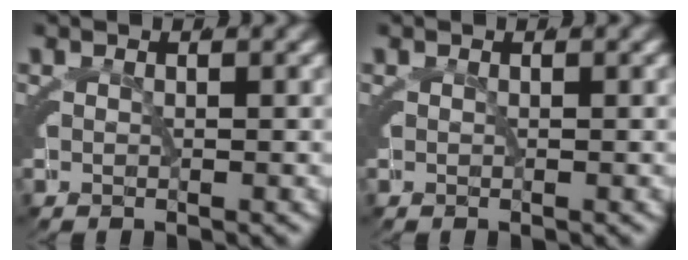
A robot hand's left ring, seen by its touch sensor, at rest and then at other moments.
{"total": 0.0}